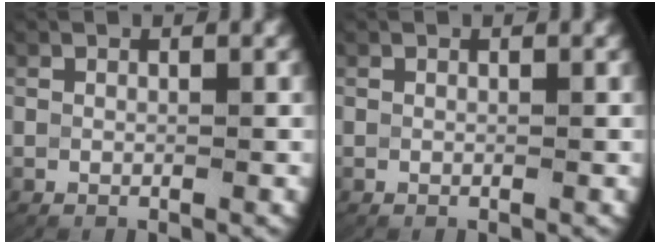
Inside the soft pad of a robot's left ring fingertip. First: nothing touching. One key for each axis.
{"total": 0.0}